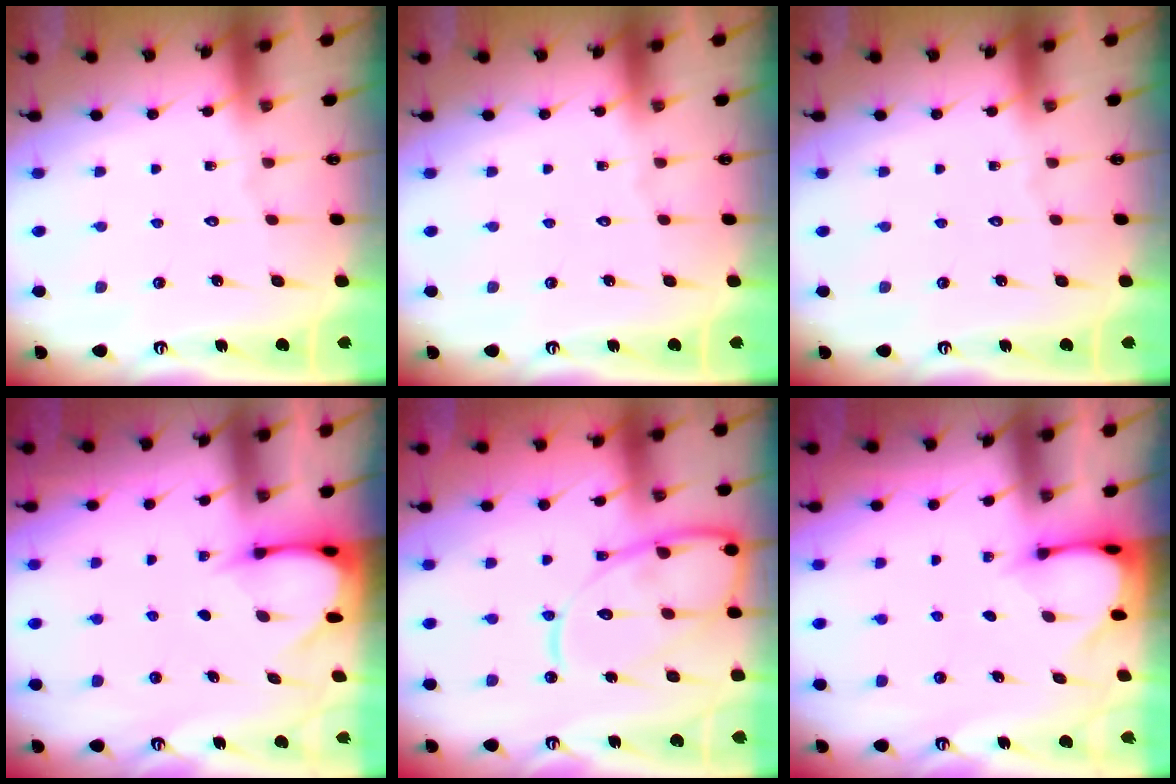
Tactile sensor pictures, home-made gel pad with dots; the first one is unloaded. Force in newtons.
{"total": 0.0}
{"total": 0.0}
{"total": 3.5, "press": 3.5, "slide": 0.3}
{"total": 15.5, "press": 15.5, "slide": 1.6}
{"total": 3.2, "press": 3.2, "slide": 0.2}